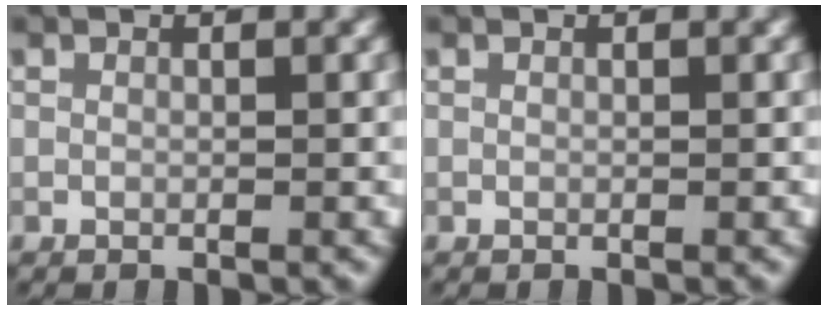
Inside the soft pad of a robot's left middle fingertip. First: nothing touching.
{"total": 0.0}